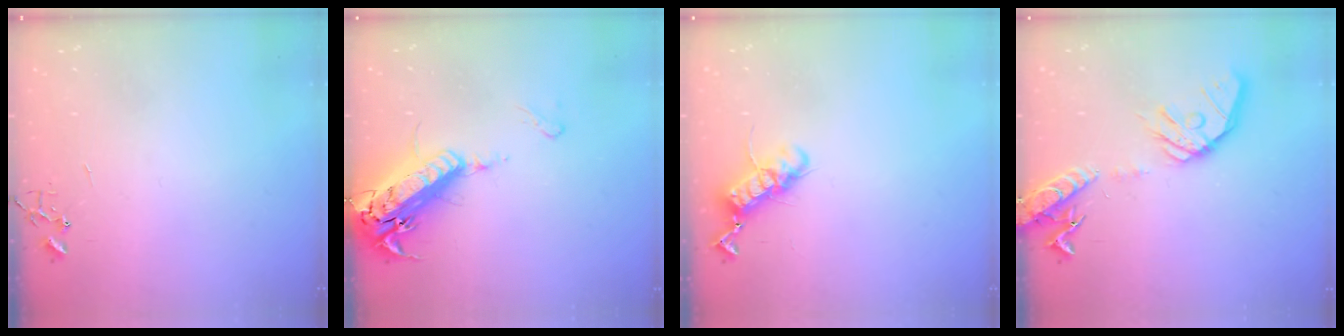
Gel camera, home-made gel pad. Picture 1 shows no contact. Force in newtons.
{"total": 21.2, "press": 20.7, "slide": 4.7}
{"total": 12.0, "press": 12.0, "slide": 1.3}
{"total": 17.8, "press": 17.5, "slide": 3.0}